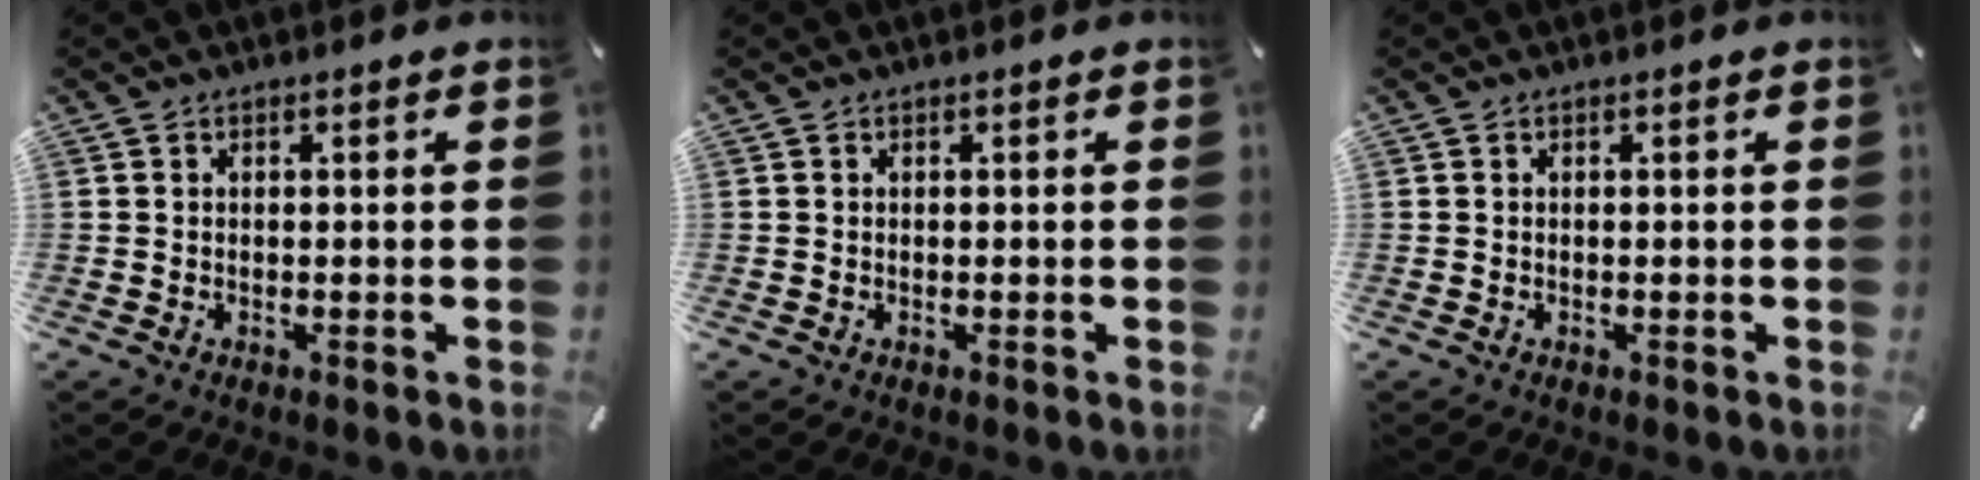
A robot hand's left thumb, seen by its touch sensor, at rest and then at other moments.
{"total": 0.0}
{"total": 0.0}